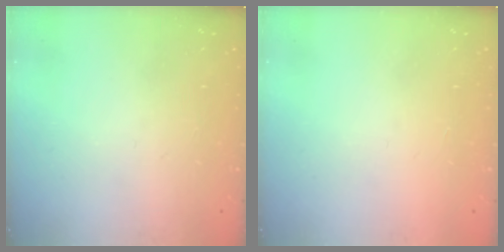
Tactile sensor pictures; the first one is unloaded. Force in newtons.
{"total": 1.5, "press": 1.5, "slide": 0.1}